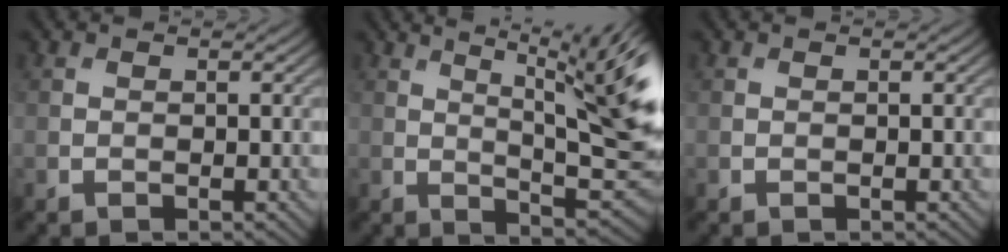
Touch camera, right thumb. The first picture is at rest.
{"total": 13.7, "force": [5.1, 3.8, 12.1], "torque": [-0.159, 0.024, 0.077]}
{"total": 0.0}